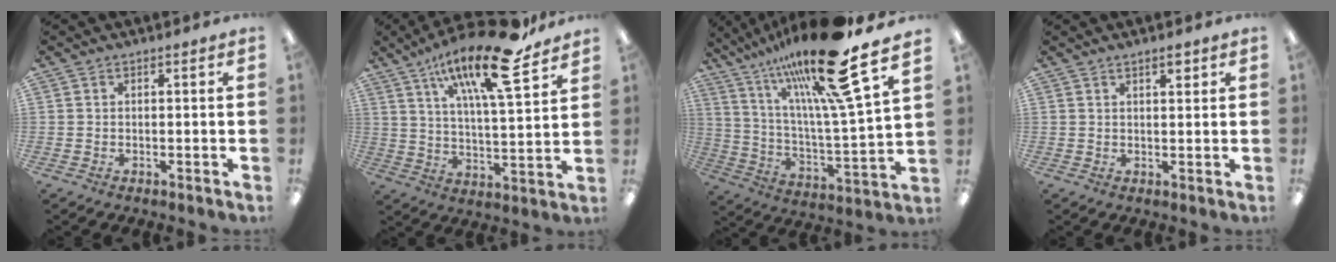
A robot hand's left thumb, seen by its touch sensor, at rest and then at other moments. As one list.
[{"total": 20.0, "force": [12.7, 5.4, 14.5], "torque": [-0.235, -0.070, 0.201]}, {"total": 24.5, "force": [18.3, 2.9, 16.0], "torque": [-0.284, -0.105, 0.288]}, {"total": 2.4, "force": [1.8, 0.6, 1.5], "torque": [-0.015, -0.006, 0.029]}]